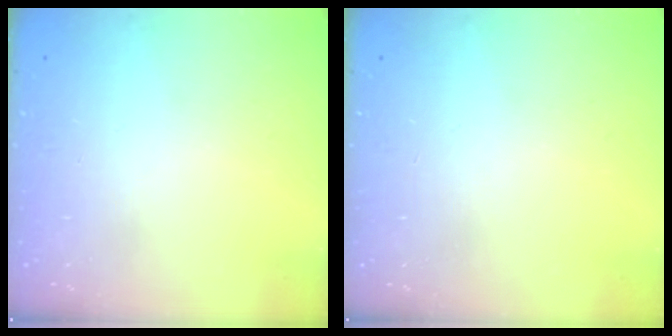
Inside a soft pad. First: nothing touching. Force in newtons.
{"total": 0.0}